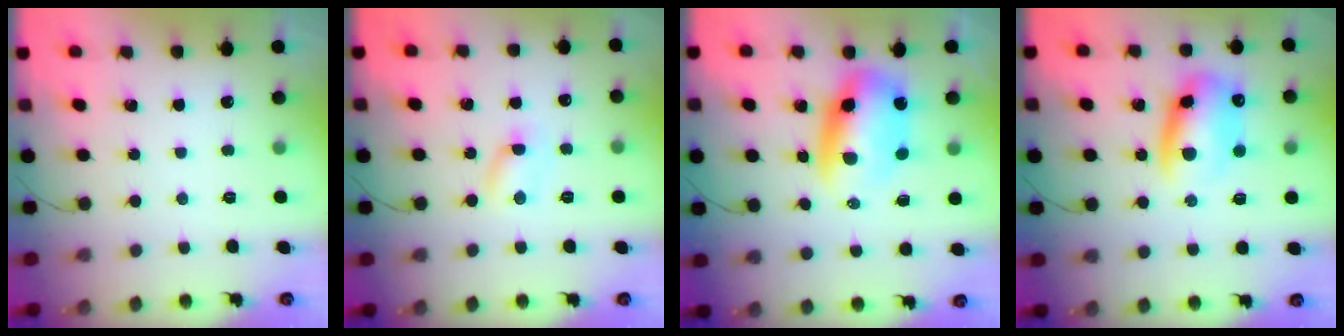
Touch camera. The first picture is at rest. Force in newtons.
{"total": 4.3, "press": 4.1, "slide": 1.3}
{"total": 10.1, "press": 9.7, "slide": 2.7}
{"total": 12.3, "press": 12.1, "slide": 2.4}